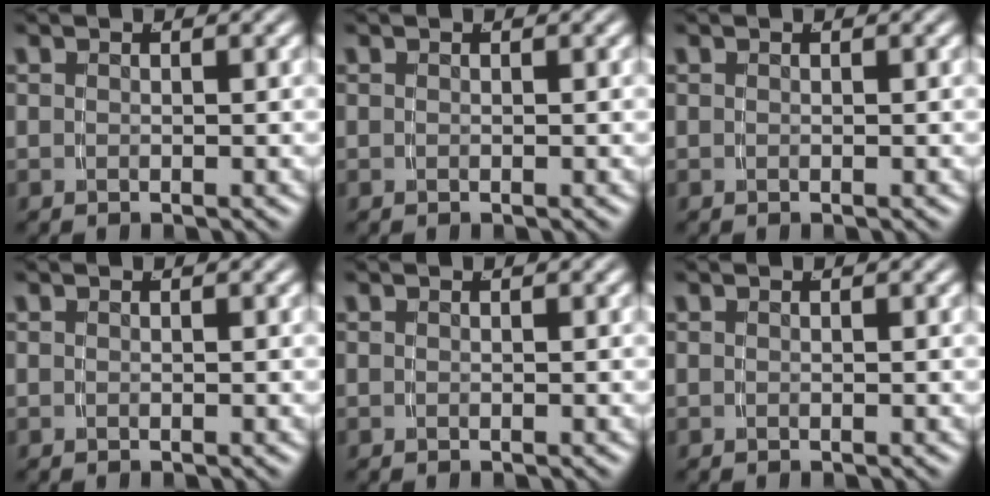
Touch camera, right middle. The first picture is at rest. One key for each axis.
{"total": 0.0}
{"total": 0.0}
{"total": 0.0}
{"total": 0.0}
{"total": 0.0}